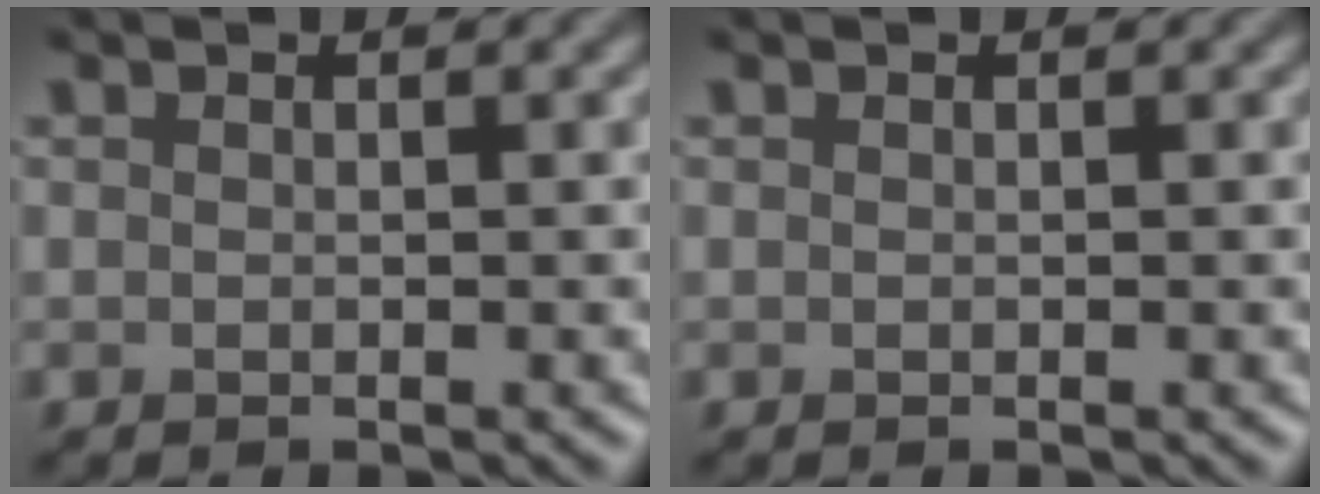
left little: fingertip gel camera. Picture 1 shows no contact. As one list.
[{"total": 0.0}]